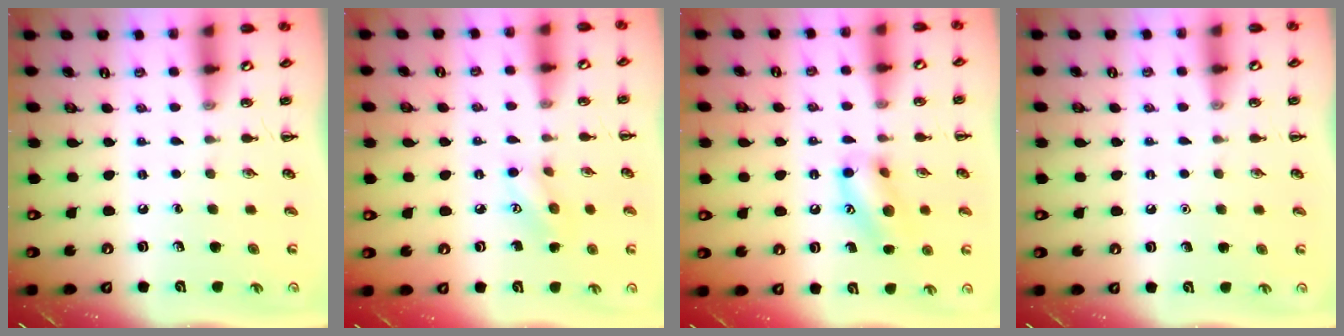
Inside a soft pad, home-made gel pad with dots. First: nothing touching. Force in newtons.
{"total": 6.5, "press": 6.4, "slide": 1.2}
{"total": 12.9, "press": 12.8, "slide": 1.6}
{"total": 1.6, "press": 1.6, "slide": 0.1}